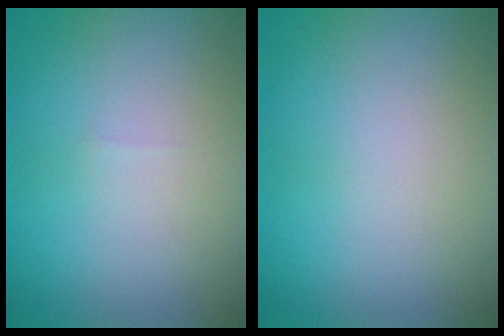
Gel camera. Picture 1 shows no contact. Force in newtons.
{"total": 0.0}